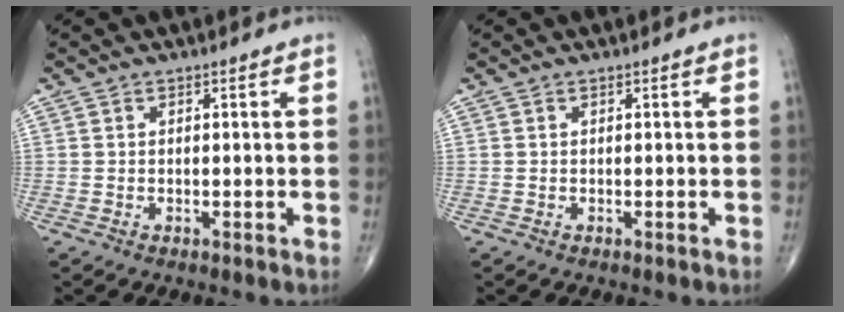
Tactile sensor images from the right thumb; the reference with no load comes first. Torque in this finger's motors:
{"motor_torque": [-0.14, 0.14, -0.17, 0.17, 0.00]}